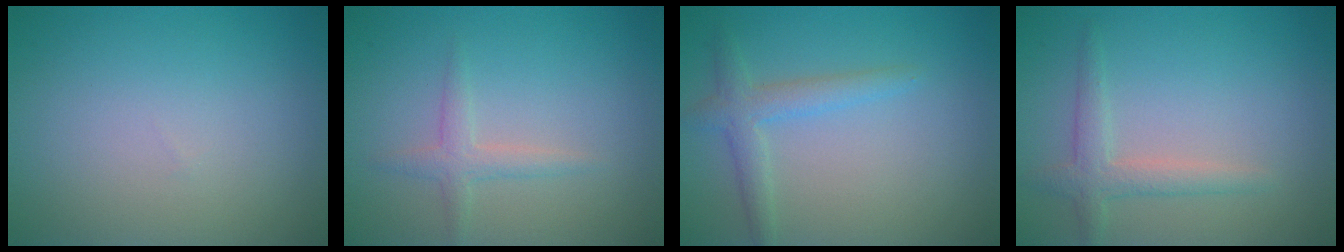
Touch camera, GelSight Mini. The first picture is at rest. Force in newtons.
{"total": 1.7, "press": 1.7, "slide": 0.1}
{"total": 2.5, "press": 2.5, "slide": 0.1}
{"total": 2.3, "press": 2.3, "slide": 0.2}